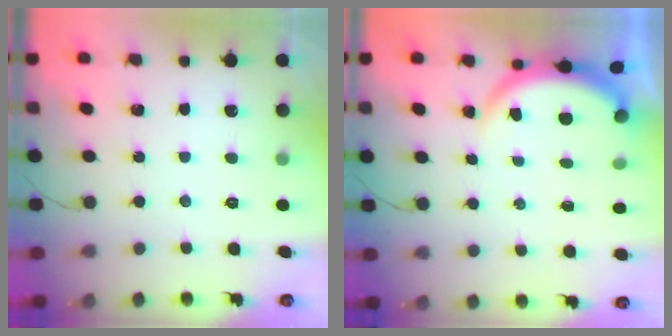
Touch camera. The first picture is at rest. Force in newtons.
{"total": 3.9, "press": 3.9, "slide": 0.1}